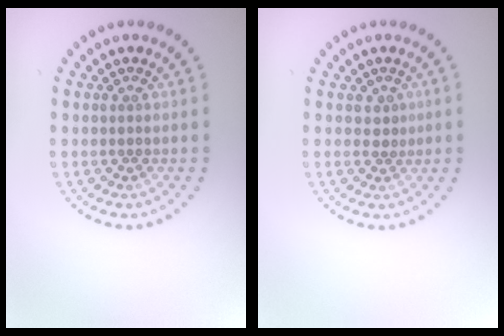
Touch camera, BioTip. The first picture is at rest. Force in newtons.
{"total": 1.0, "press": 0.8, "slide": 0.7}